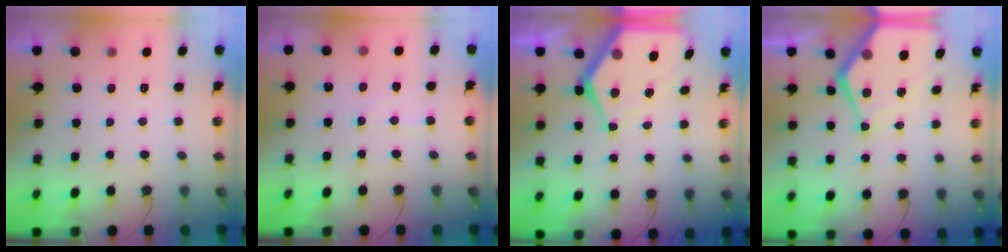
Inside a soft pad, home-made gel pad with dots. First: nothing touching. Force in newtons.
{"total": 4.8, "press": 4.7, "slide": 0.5}
{"total": 12.6, "press": 12.5, "slide": 1.3}
{"total": 13.8, "press": 13.7, "slide": 1.3}